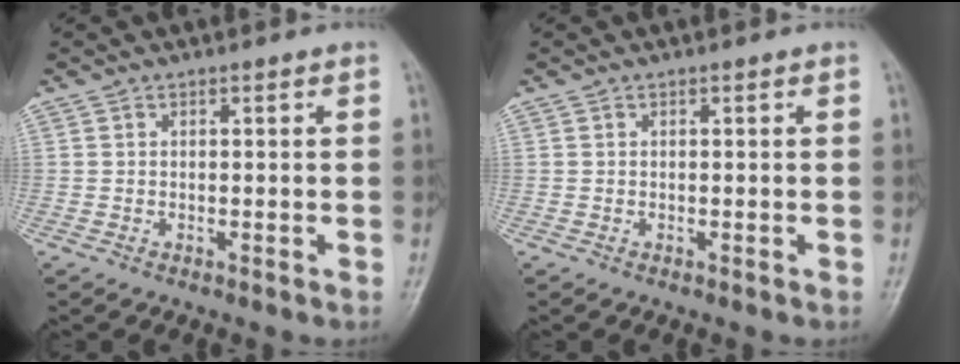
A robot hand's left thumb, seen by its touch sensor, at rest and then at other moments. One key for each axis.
{"total": 0.0}